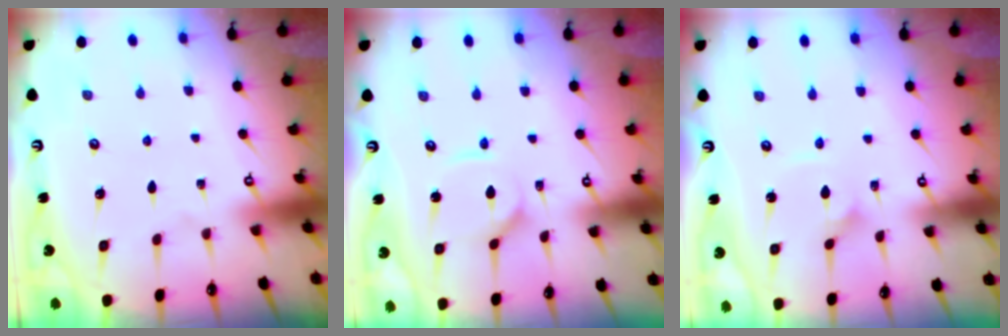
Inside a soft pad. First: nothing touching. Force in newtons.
{"total": 3.7, "press": 3.7, "slide": 0.5}
{"total": 2.3, "press": 2.3, "slide": 0.1}